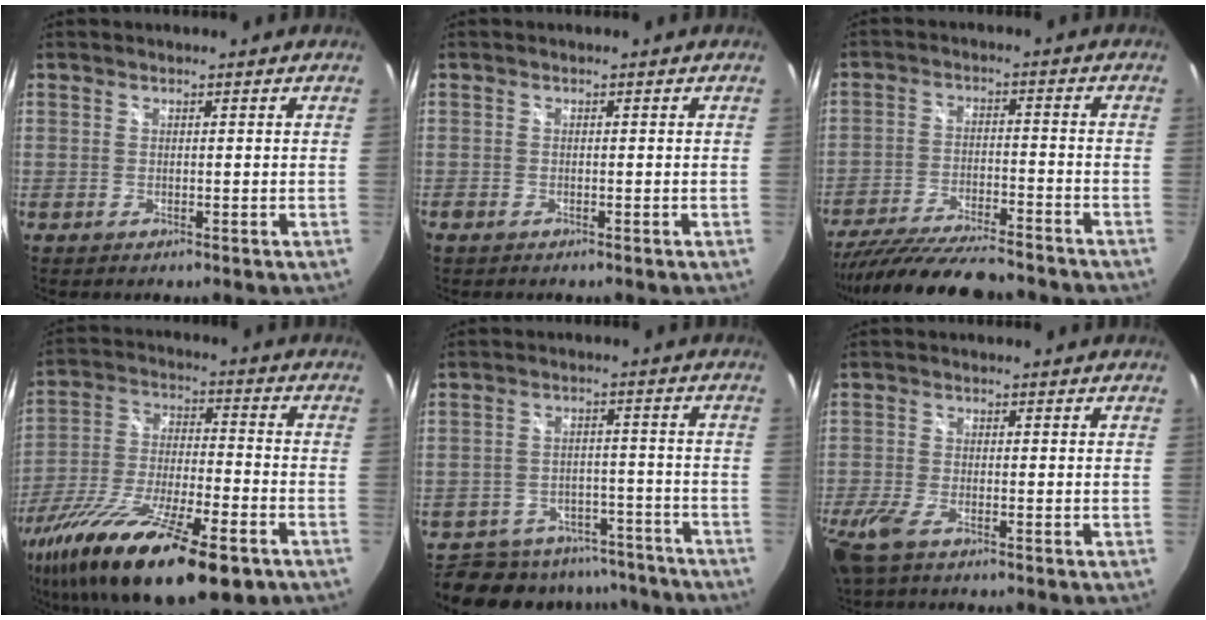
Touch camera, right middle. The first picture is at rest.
{"total": 1.3, "force": [-0.9, 0.8, 0.3], "torque": [-0.009, -0.002, -0.017]}
{"total": 18.3, "force": [-15.9, 3.1, 8.6], "torque": [-0.173, -0.034, -0.250]}
{"total": 26.3, "force": [-16.3, 7.6, 19.1], "torque": [-0.365, -0.061, -0.272]}
{"total": 14.3, "force": [-12.4, 6.2, 3.4], "torque": [-0.078, 0.020, -0.163]}
{"total": 7.0, "force": [-4.3, 2.6, 4.8], "torque": [-0.128, -0.023, -0.085]}